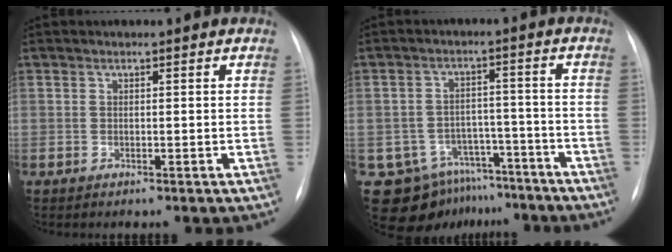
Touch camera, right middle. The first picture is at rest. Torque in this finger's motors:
{"motor_torque": [0.26, -0.41, 0.01, 0.00]}